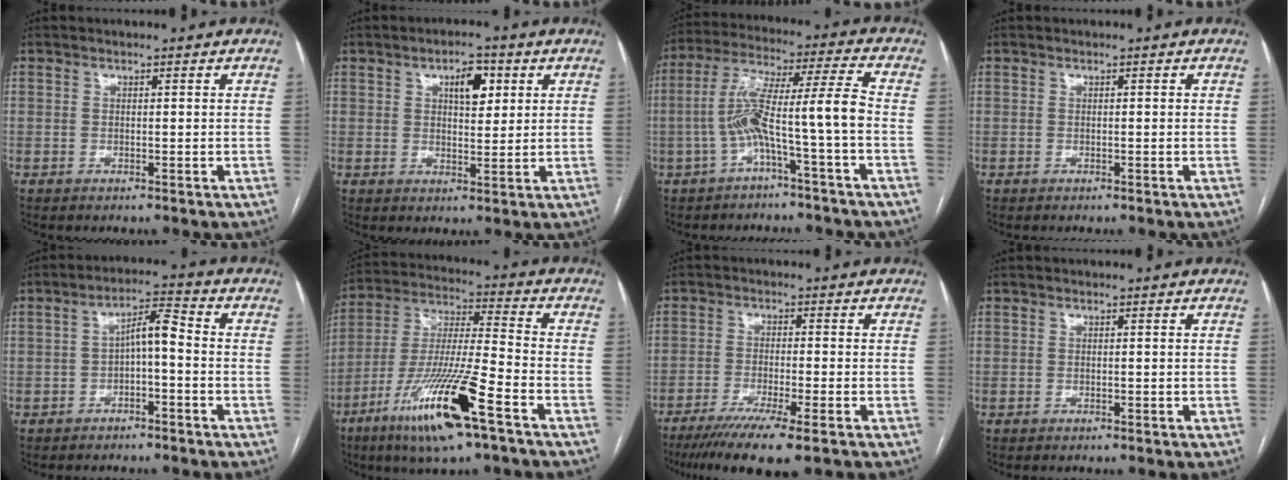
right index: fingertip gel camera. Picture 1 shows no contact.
{"total": 5.4, "force": [2.2, 2.3, 4.3], "torque": [-0.069, 0.008, 0.036]}
{"total": 10.4, "force": [-2.8, -0.7, 10.0], "torque": [-0.190, 0.041, -0.049]}
{"total": 0.0}
{"total": 5.2, "force": [-0.8, 1.3, 5.0], "torque": [-0.087, 0.025, -0.015]}
{"total": 17.7, "force": [-9.3, 1.2, 15.0], "torque": [-0.310, -0.035, -0.170]}
{"total": 9.9, "force": [-6.8, 0.1, 7.2], "torque": [-0.115, -0.024, -0.108]}
{"total": 0.0}